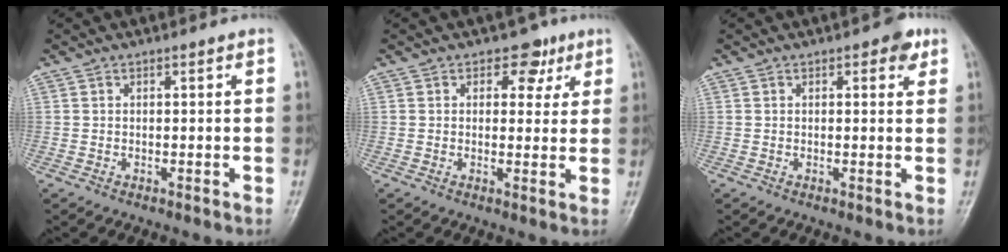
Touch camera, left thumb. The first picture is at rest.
{"total": 4.8, "force": [2.4, 3.4, 2.3], "torque": [0.003, -0.006, 0.027]}
{"total": 2.7, "force": [1.4, 1.4, 1.9], "torque": [-0.012, -0.002, 0.012]}